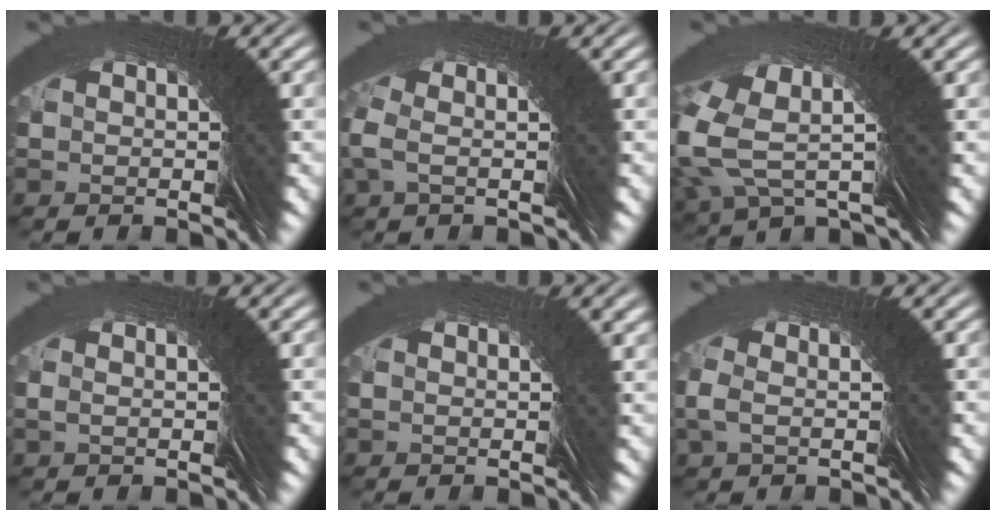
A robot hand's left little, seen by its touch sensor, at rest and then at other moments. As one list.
[{"total": 2.8, "force": [1.2, -2.5, -0.6], "torque": [0.031, 0.042, 0.002]}, {"total": 5.7, "force": [3.8, 1.4, 4.0], "torque": [-0.067, 0.044, 0.037]}, {"total": 1.9, "force": [0.6, -1.8, -0.6], "torque": [0.025, 0.019, 0.004]}, {"total": 2.9, "force": [0.5, -2.4, -1.5], "torque": [0.032, 0.017, 0.006]}, {"total": 2.1, "force": [0.8, -1.9, -0.3], "torque": [0.021, 0.033, -0.001]}]